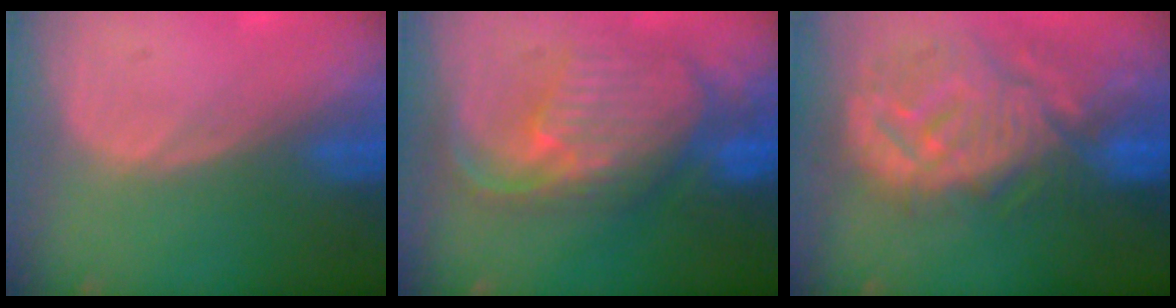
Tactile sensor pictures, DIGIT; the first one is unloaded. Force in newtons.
{"total": 10.9, "press": 9.6, "slide": 5.3}
{"total": 12.4, "press": 11.1, "slide": 5.6}